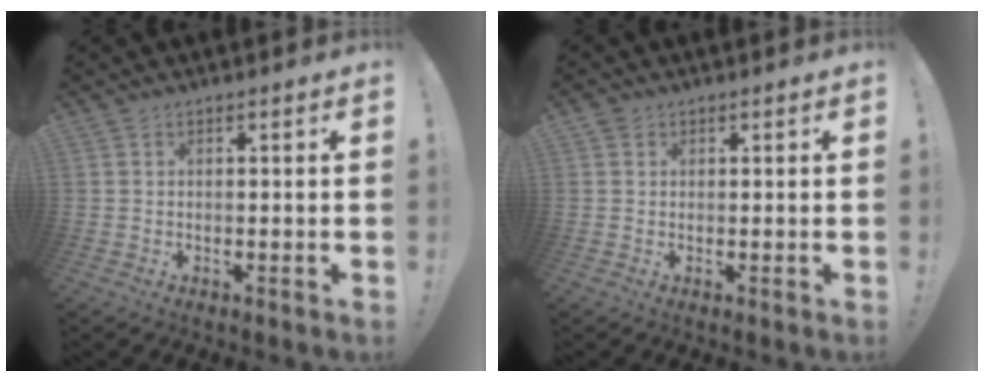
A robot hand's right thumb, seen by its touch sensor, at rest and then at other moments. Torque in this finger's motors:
{"motor_torque": [-0.11, 0.74, -0.42, 0.21, 0.03]}